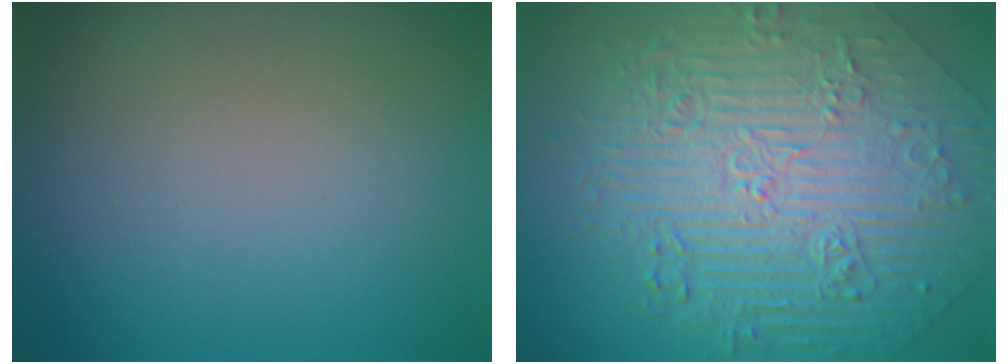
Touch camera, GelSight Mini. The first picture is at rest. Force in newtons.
{"total": 10.8, "press": 7.5, "slide": 7.8}